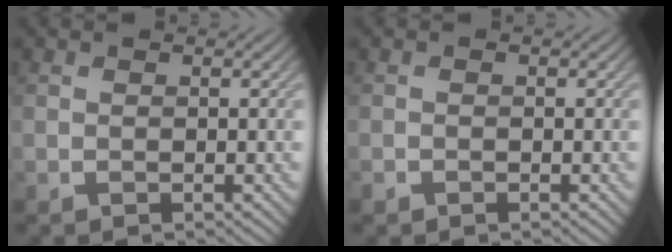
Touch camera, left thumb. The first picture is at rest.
{"total": 0.7, "force": [-0.6, 0.4, 0.1], "torque": [-0.004, -0.005, -0.011]}